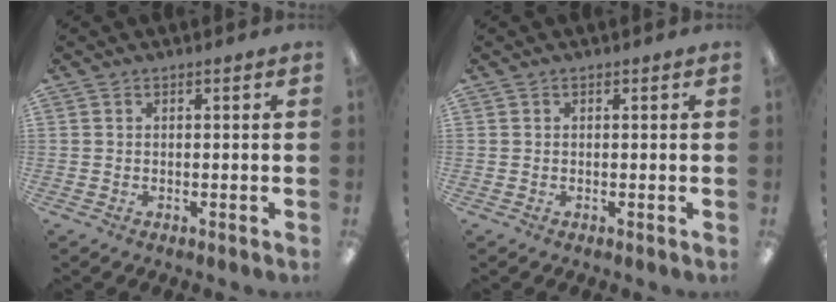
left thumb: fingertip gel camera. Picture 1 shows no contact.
{"total": 0.0}